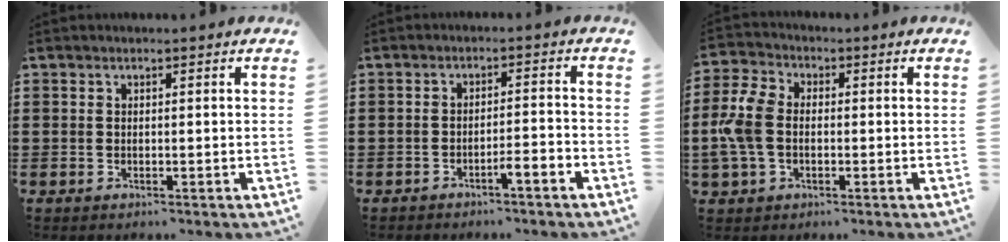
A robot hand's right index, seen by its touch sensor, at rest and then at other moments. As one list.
[{"total": 2.7, "force": [-2.3, -0.3, 1.4], "torque": [-0.025, 0.001, -0.046]}, {"total": 7.2, "force": [-0.9, 4.8, 5.3], "torque": [-0.149, 0.000, -0.027]}]